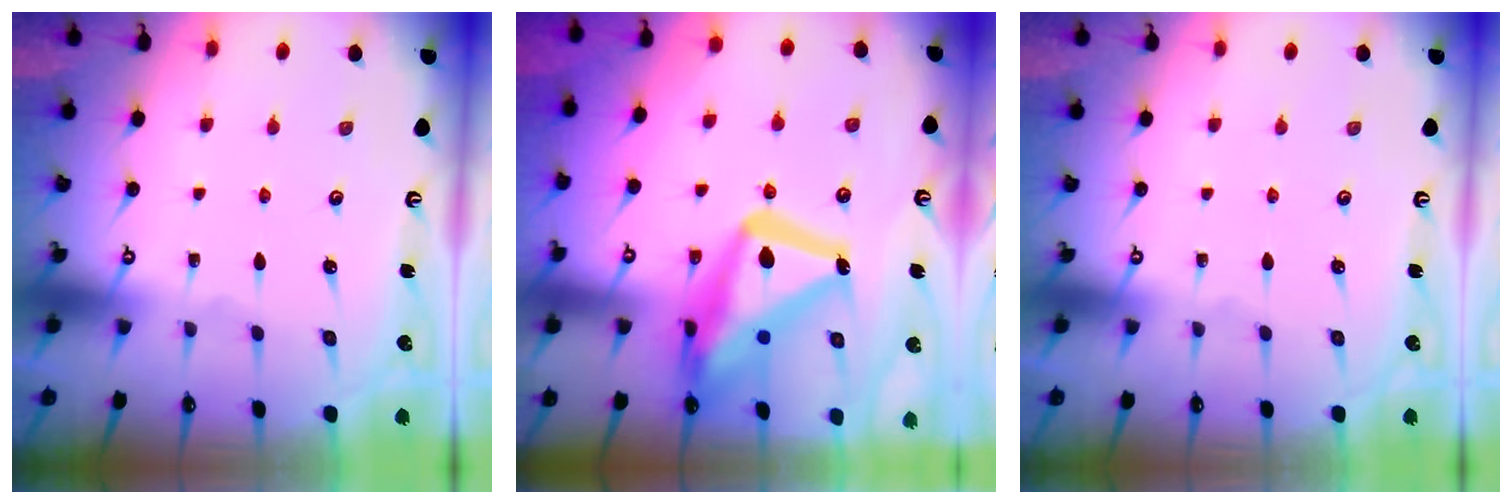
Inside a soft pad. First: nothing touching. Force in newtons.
{"total": 21.0, "press": 20.9, "slide": 1.8}
{"total": 0.0}